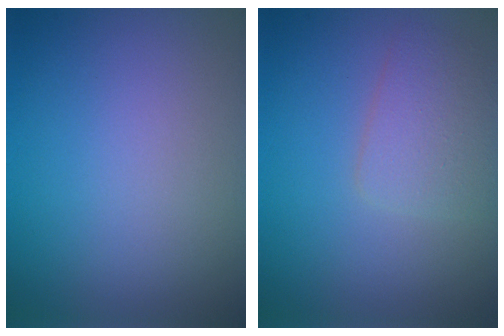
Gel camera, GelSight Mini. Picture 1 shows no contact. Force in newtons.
{"total": 2.5, "press": 2.5, "slide": 0.0}